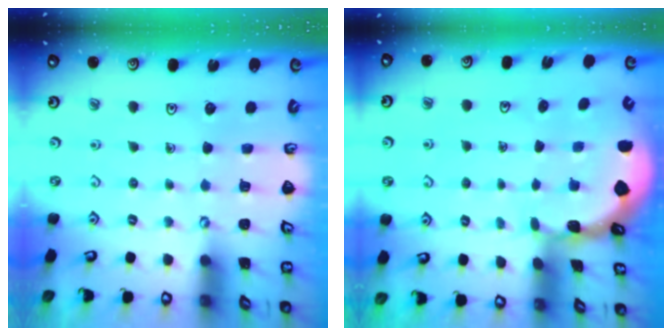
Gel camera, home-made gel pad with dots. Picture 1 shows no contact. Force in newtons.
{"total": 1.0, "press": 0.9, "slide": 0.2}